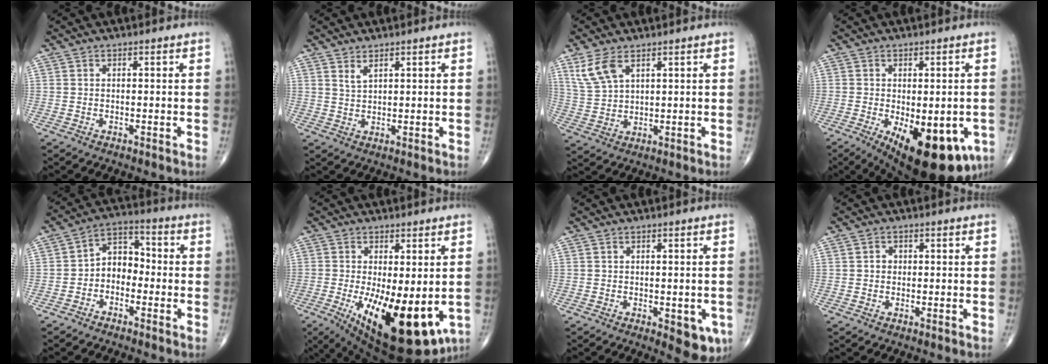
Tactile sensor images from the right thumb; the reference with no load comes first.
{"total": 2.1, "force": [1.5, 0.6, 1.3], "torque": [-0.026, -0.011, 0.034]}
{"total": 6.5, "force": [3.8, 3.0, 4.3], "torque": [-0.092, -0.011, 0.088]}
{"total": 17.5, "force": [-6.8, 7.8, 14.1], "torque": [-0.159, -0.010, -0.079]}
{"total": 6.7, "force": [-1.8, 5.0, 4.1], "torque": [-0.035, 0.036, -0.052]}
{"total": 19.3, "force": [-4.9, 7.7, 17.0], "torque": [-0.233, -0.035, -0.049]}
{"total": 6.1, "force": [-1.7, 2.7, 5.2], "torque": [-0.041, -0.009, -0.015]}
{"total": 1.3, "force": [0.1, 1.2, 0.5], "torque": [-0.002, 0.003, -0.001]}